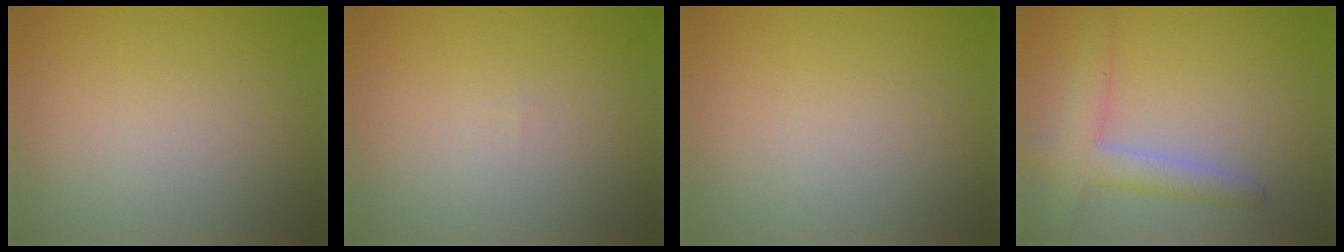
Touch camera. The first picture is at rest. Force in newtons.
{"total": 0.0}
{"total": 0.0}
{"total": 3.8, "press": 3.8, "slide": 0.2}